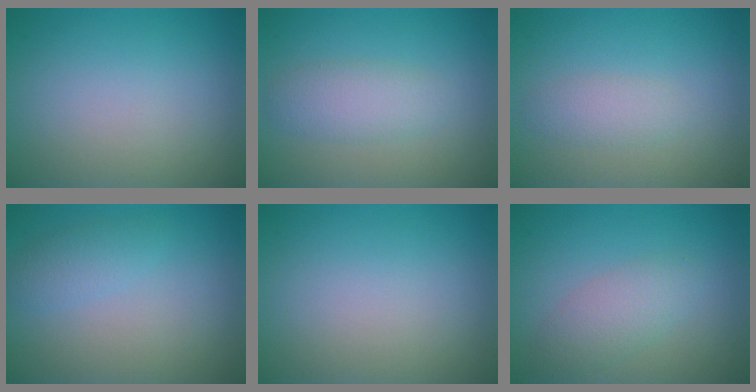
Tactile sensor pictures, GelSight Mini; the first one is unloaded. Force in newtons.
{"total": 2.7, "press": 2.7, "slide": 0.1}
{"total": 1.6, "press": 1.6, "slide": 0.0}
{"total": 1.7, "press": 1.7, "slide": 0.1}
{"total": 0.0}
{"total": 2.8, "press": 2.8, "slide": 0.1}